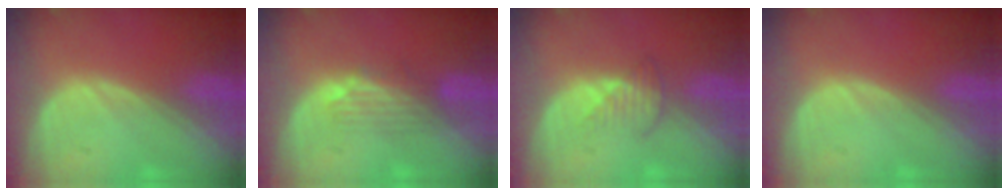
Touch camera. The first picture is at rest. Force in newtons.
{"total": 3.4, "press": 3.3, "slide": 0.9}
{"total": 2.8, "press": 2.7, "slide": 0.8}
{"total": 0.0}